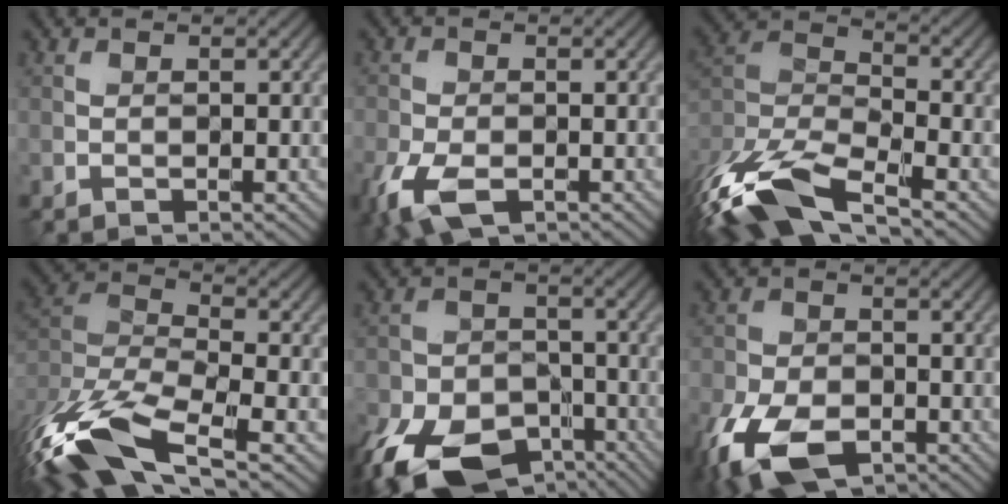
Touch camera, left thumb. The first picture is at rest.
{"total": 6.2, "force": [-3.0, 3.4, 4.3], "torque": [-0.107, -0.014, -0.065]}
{"total": 14.1, "force": [-9.3, 4.7, 9.4], "torque": [-0.223, -0.020, -0.191]}
{"total": 14.8, "force": [-8.8, 5.3, 10.6], "torque": [-0.262, -0.019, -0.177]}
{"total": 14.8, "force": [-9.1, 8.4, 8.0], "torque": [-0.182, -0.045, -0.150]}
{"total": 10.9, "force": [-6.0, 5.7, 7.0], "torque": [-0.171, -0.032, -0.118]}